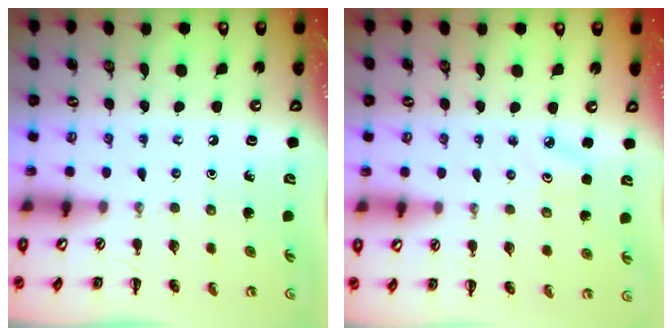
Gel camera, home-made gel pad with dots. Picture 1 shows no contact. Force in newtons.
{"total": 2.7, "press": 2.5, "slide": 0.8}